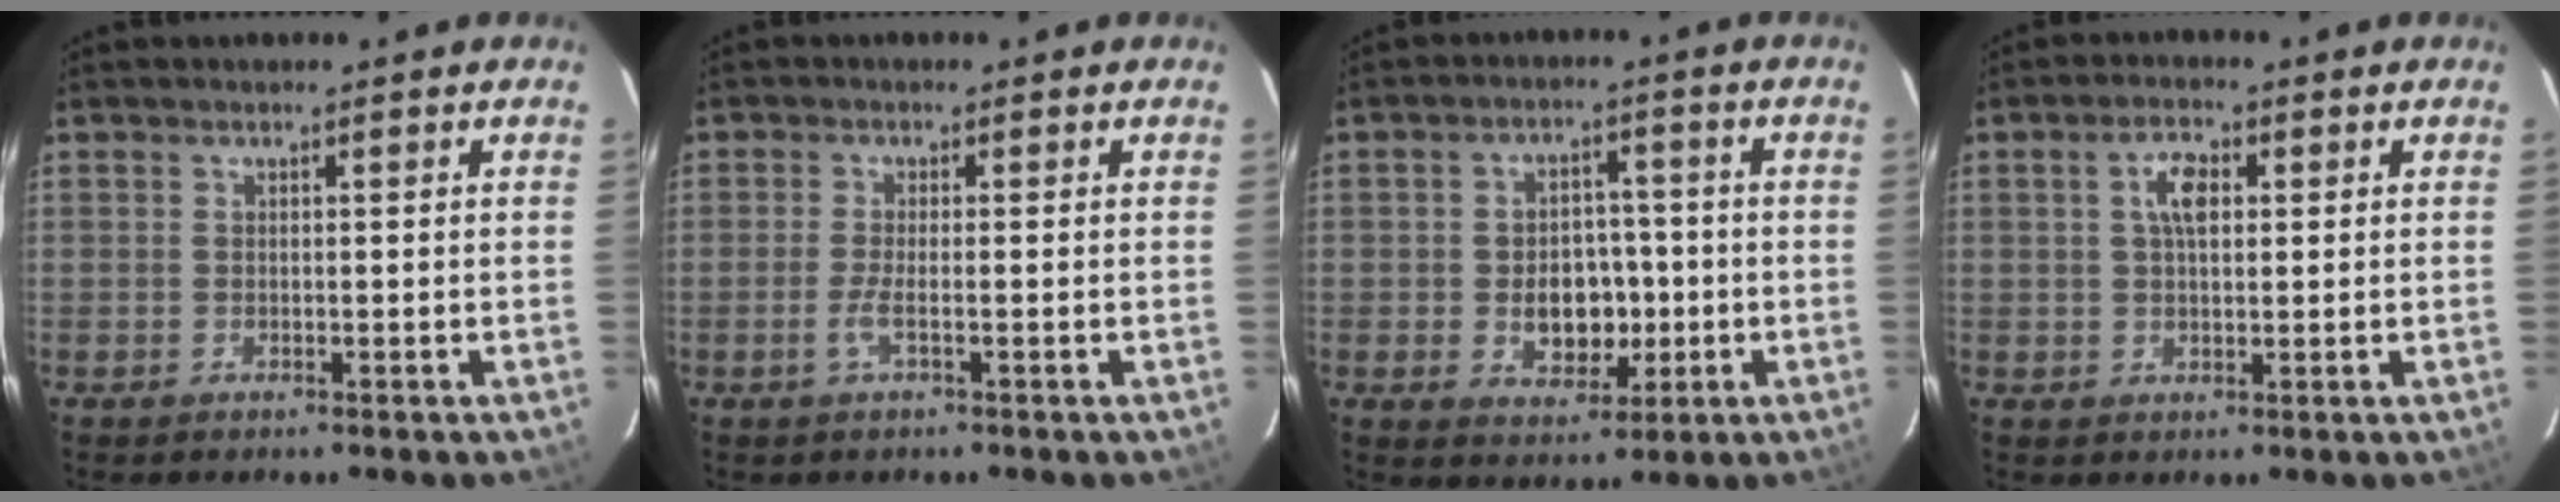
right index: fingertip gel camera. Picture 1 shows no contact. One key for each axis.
{"total": 2.2, "fx": -1.0, "fy": -0.1, "fz": 2.0, "tx": -0.044, "ty": -0.003, "tz": -0.021}
{"total": 7.8, "fx": -1.4, "fy": 5.9, "fz": 5.0, "tx": -0.099, "ty": 0.006, "tz": -0.007}
{"total": 4.5, "fx": 1.2, "fy": 2.2, "fz": 3.7, "tx": -0.068, "ty": 0.012, "tz": 0.022}